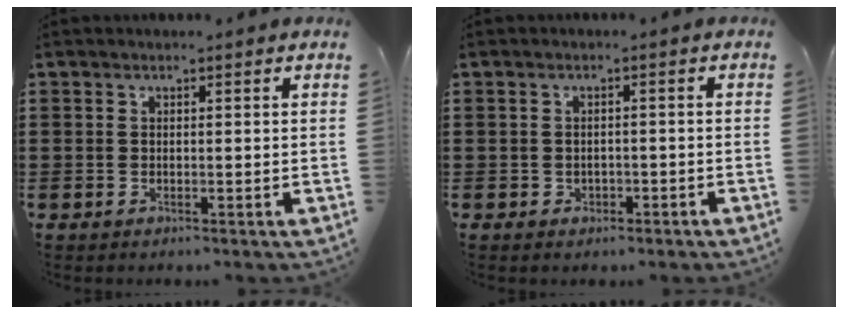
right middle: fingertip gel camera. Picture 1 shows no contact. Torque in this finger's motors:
{"motor_torque": [0.06, 0.00, -0.02, -0.01]}